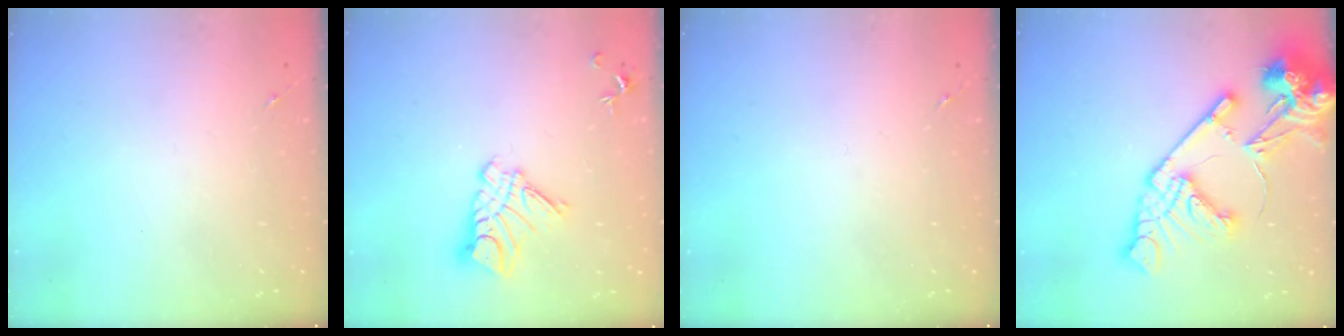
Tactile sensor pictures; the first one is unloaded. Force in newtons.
{"total": 11.1, "press": 11.0, "slide": 1.1}
{"total": 0.0}
{"total": 20.6, "press": 20.5, "slide": 2.7}